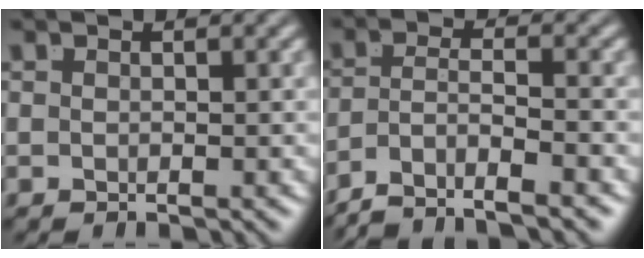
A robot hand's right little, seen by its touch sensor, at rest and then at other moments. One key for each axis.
{"total": 6.5, "fx": -4.8, "fy": 3.0, "fz": 3.1, "tx": -0.065, "ty": -0.028, "tz": -0.075}